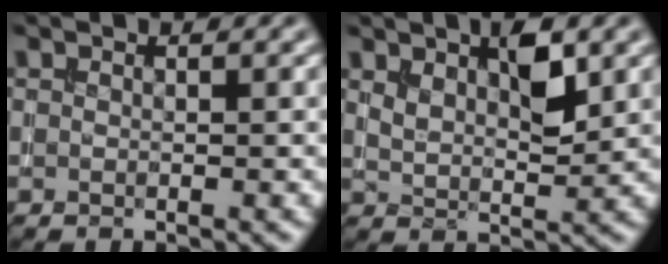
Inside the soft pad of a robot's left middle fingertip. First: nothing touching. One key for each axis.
{"total": 3.8, "fx": 2.0, "fy": 1.5, "fz": 2.9, "tx": -0.054, "ty": -0.002, "tz": 0.037}